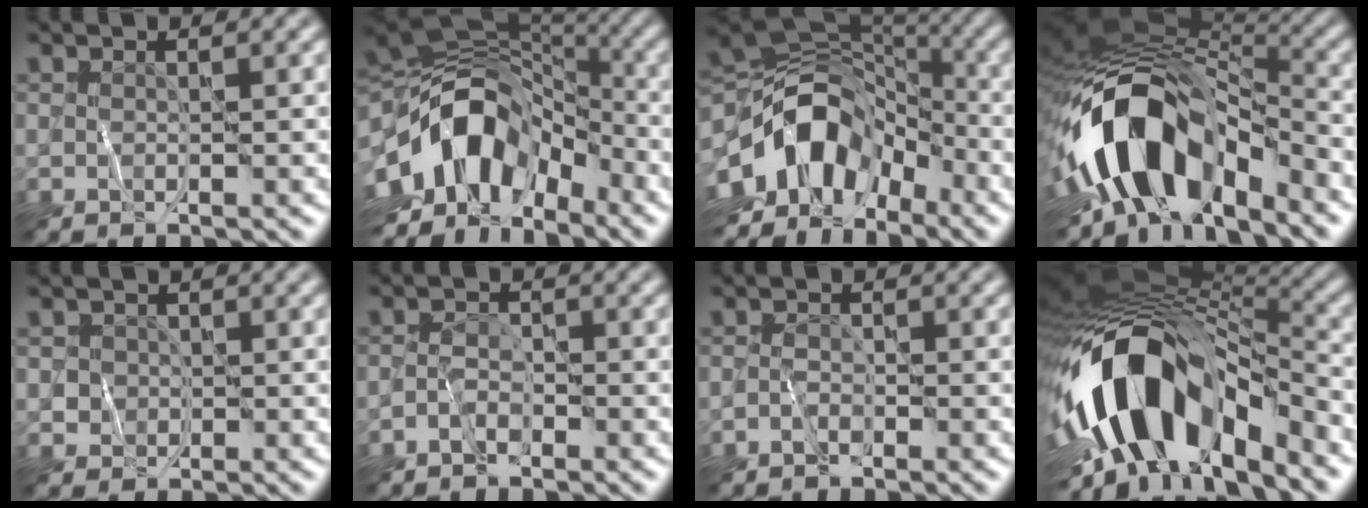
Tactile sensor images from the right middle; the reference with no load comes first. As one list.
[{"total": 12.2, "force": [-4.2, 7.9, 8.3], "torque": [-0.139, 0.019, -0.091]}, {"total": 11.0, "force": [-4.5, 7.4, 6.9], "torque": [-0.112, 0.015, -0.095]}, {"total": 13.1, "force": [-5.7, 7.2, 9.3], "torque": [-0.163, -0.001, -0.106]}, {"total": 1.4, "force": [0.1, 1.4, -0.1], "torque": [0.021, 0.004, -0.005]}, {"total": 1.4, "force": [-1.1, 0.7, 0.6], "torque": [-0.011, 0.008, -0.026]}, {"total": 0.8, "force": [-0.7, 0.4, 0.2], "torque": [-0.002, 0.005, -0.018]}, {"total": 15.0, "force": [-4.6, 7.7, 11.9], "torque": [-0.207, 0.010, -0.083]}]